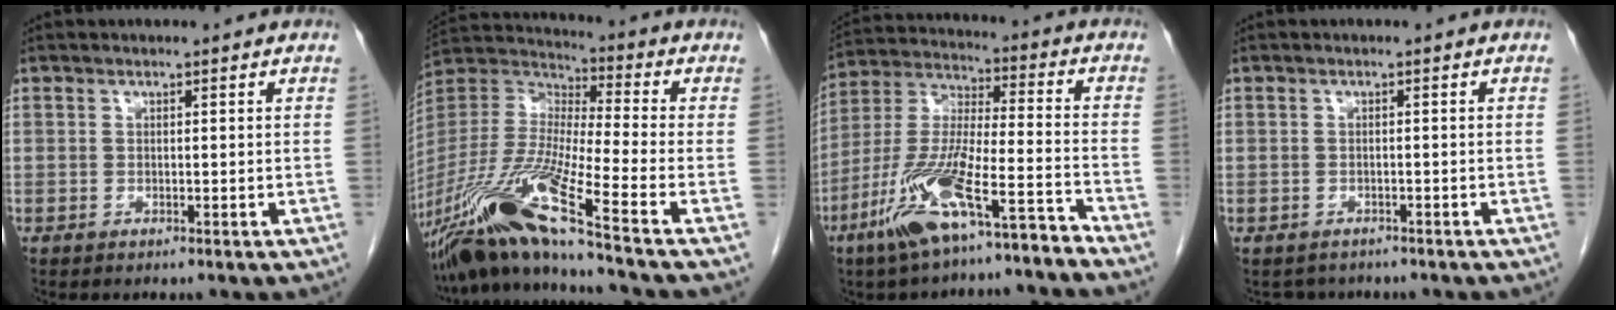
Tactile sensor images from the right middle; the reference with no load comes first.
{"total": 17.8, "force": [-12.0, -1.7, 13.1], "torque": [-0.285, -0.026, -0.228]}
{"total": 14.6, "force": [-9.7, 1.9, 10.7], "torque": [-0.223, -0.007, -0.179]}
{"total": 3.3, "force": [-2.8, 1.7, 0.2], "torque": [-0.006, 0.003, -0.037]}